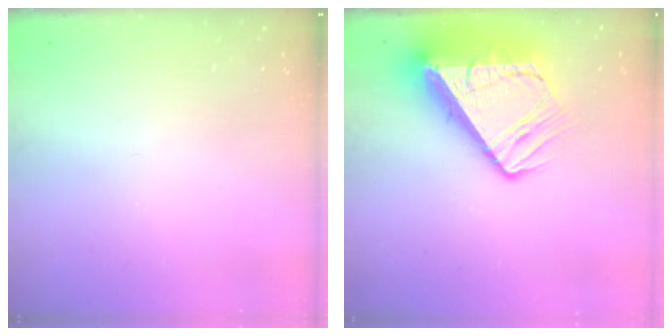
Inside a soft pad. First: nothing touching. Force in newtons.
{"total": 16.5, "press": 16.4, "slide": 2.2}